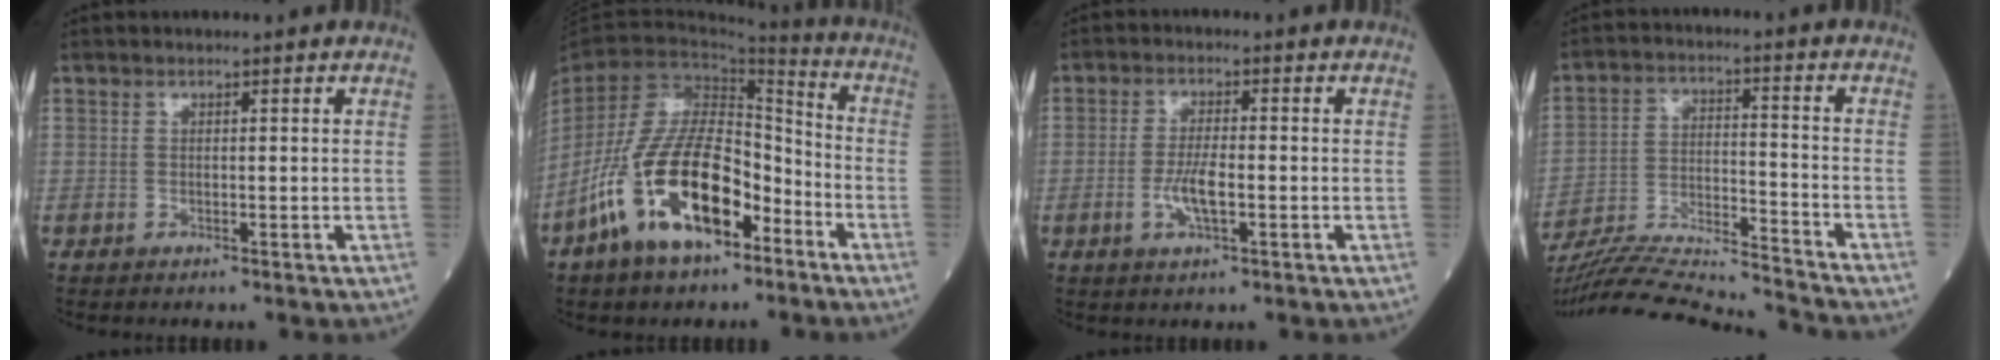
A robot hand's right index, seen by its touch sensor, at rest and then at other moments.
{"total": 16.0, "force": [-8.3, 6.6, 12.0], "torque": [-0.246, 0.008, -0.148]}
{"total": 4.7, "force": [-1.2, 1.0, 4.4], "torque": [-0.088, -0.002, -0.022]}
{"total": 19.4, "force": [-18.6, -0.3, 5.5], "torque": [-0.118, -0.011, -0.300]}